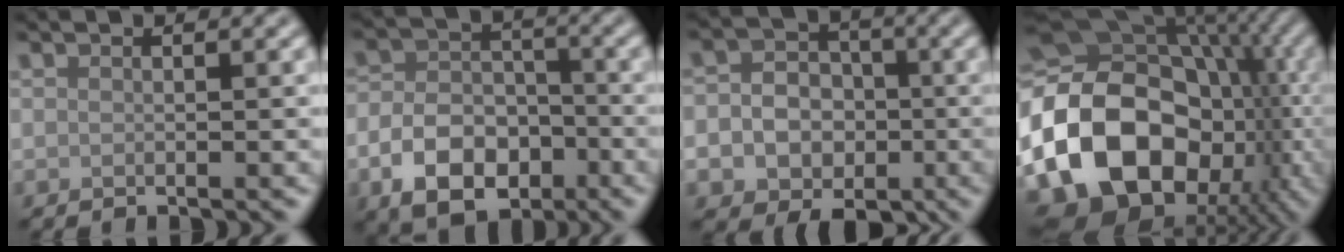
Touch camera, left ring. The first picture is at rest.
{"total": 6.9, "force": [-3.0, 4.7, 4.1], "torque": [-0.077, -0.009, -0.054]}
{"total": 7.9, "force": [-1.9, 6.9, 3.3], "torque": [-0.040, -0.003, -0.050]}
{"total": 19.8, "force": [-4.8, 15.0, 12.0], "torque": [-0.232, -0.011, -0.079]}